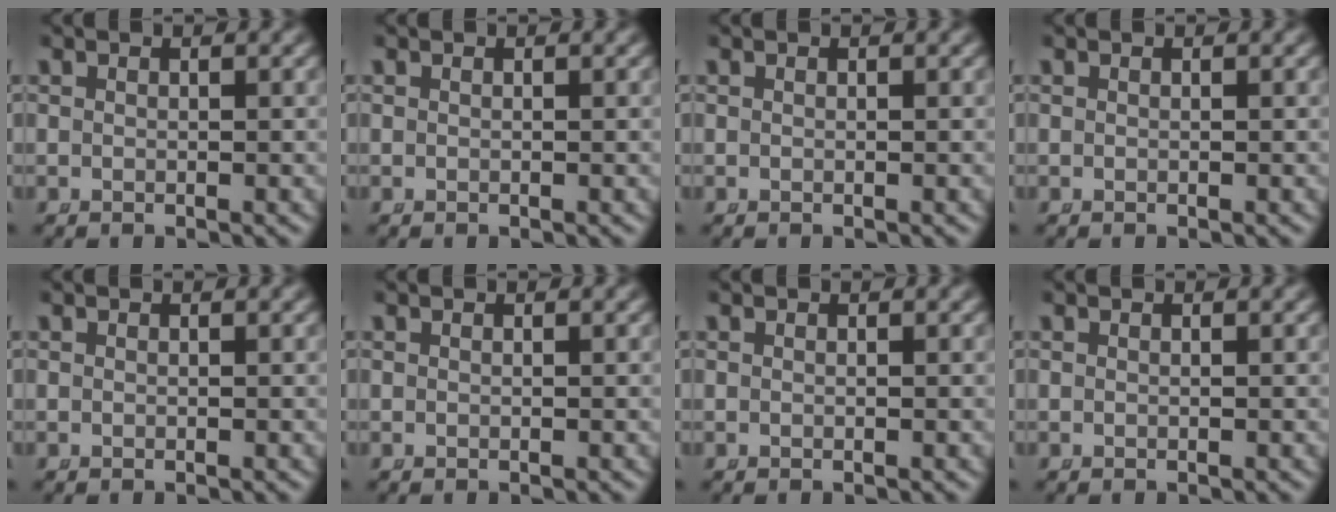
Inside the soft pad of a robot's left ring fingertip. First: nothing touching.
{"total": 0.0}
{"total": 0.0}
{"total": 0.0}
{"total": 0.0}
{"total": 0.0}
{"total": 0.0}
{"total": 0.0}